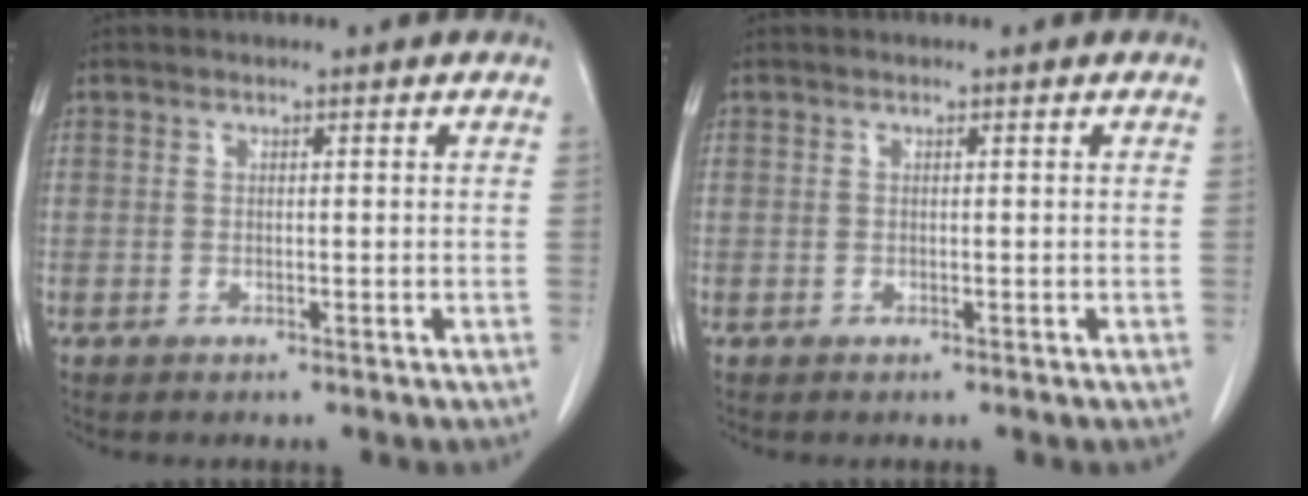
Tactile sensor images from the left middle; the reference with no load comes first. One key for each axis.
{"total": 0.0}